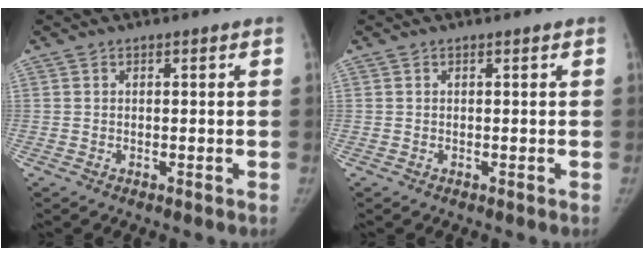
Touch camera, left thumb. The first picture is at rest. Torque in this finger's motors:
{"motor_torque": [0.16, 0.06, 0.16, -0.28, 0.07]}